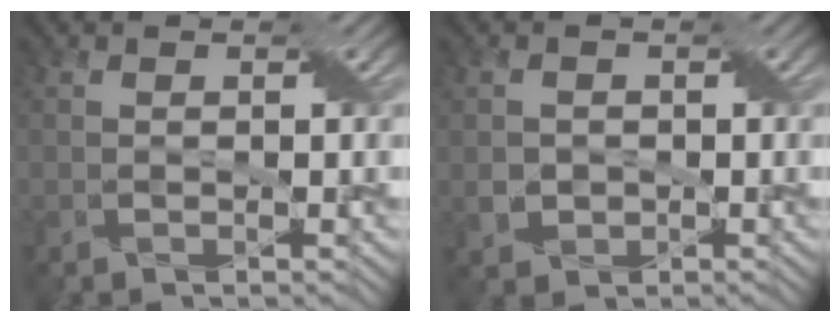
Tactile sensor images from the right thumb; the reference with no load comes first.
{"total": 1.8, "force": [-0.4, 1.8, 0.1], "torque": [-0.009, -0.006, -0.009]}